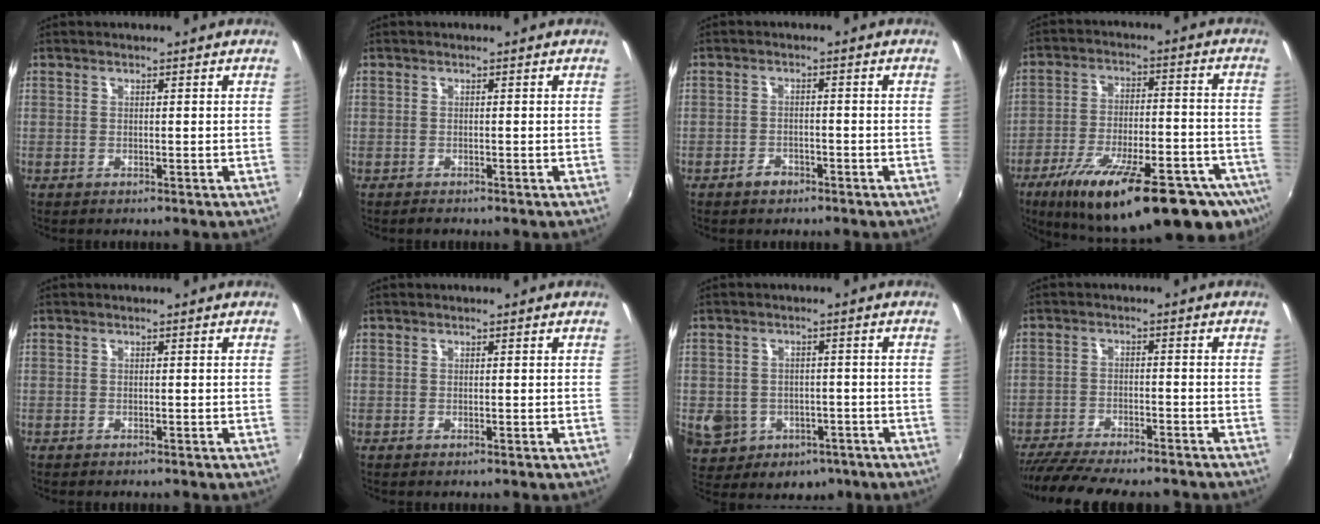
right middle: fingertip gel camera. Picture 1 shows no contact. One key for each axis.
{"total": 0.8, "fx": -0.7, "fy": 0.2, "fz": 0.1, "tx": -0.004, "ty": -0.001, "tz": -0.013}
{"total": 2.7, "fx": -2.0, "fy": 1.6, "fz": 0.9, "tx": -0.022, "ty": 0.004, "tz": -0.033}
{"total": 27.8, "fx": -17.5, "fy": 8.0, "fz": 20.1, "tx": -0.321, "ty": -0.052, "tz": -0.245}
{"total": 0.7, "fx": -0.6, "fy": 0.2, "fz": 0.2, "tx": -0.005, "ty": -0.001, "tz": -0.010}
{"total": 0.0}
{"total": 11.5, "fx": -3.9, "fy": 9.8, "fz": 4.5, "tx": -0.121, "ty": 0.005, "tz": -0.035}
{"total": 15.6, "fx": -13.5, "fy": 3.1, "fz": 7.2, "tx": -0.149, "ty": -0.032, "tz": -0.208}